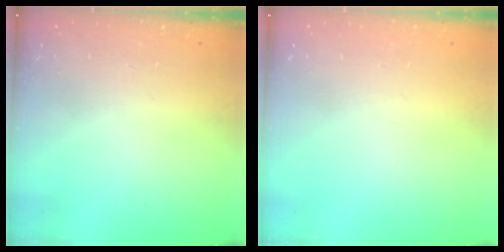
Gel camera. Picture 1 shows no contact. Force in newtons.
{"total": 0.0}